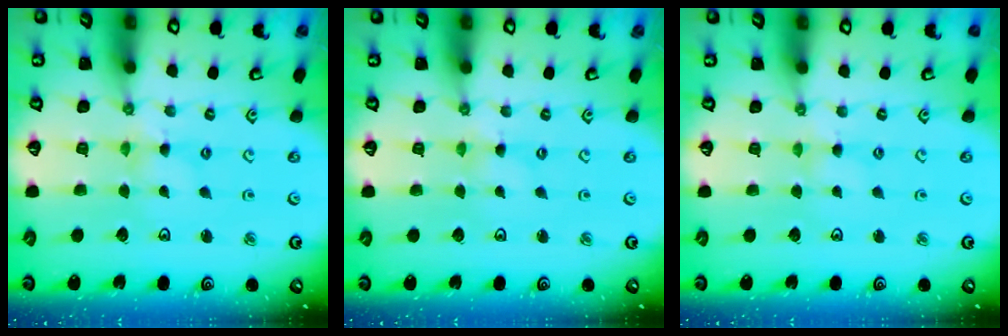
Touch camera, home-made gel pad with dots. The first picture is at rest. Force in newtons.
{"total": 0.0}
{"total": 2.5, "press": 2.5, "slide": 0.4}